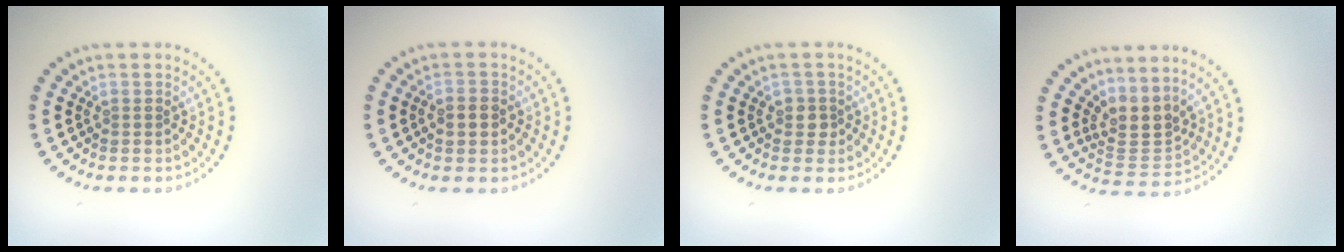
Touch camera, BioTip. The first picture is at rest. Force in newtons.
{"total": 1.6, "press": 1.6, "slide": 0.3}
{"total": 1.5, "press": 1.2, "slide": 0.8}
{"total": 3.0, "press": 2.2, "slide": 2.1}